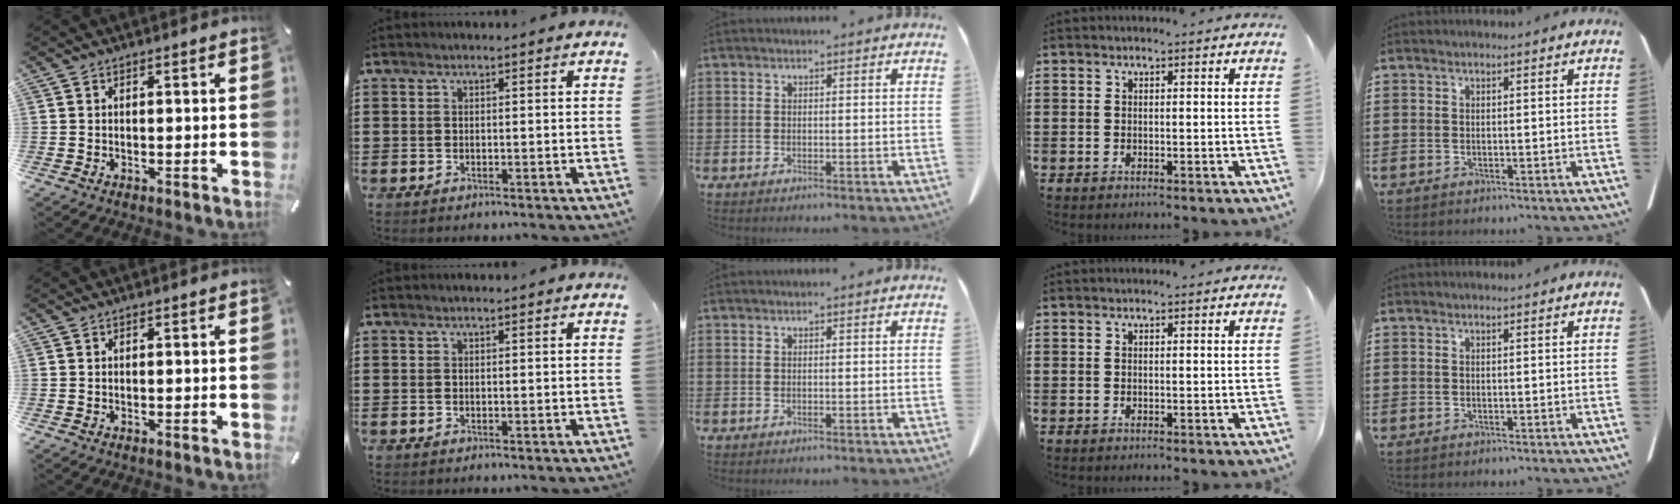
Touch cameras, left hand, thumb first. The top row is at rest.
{}